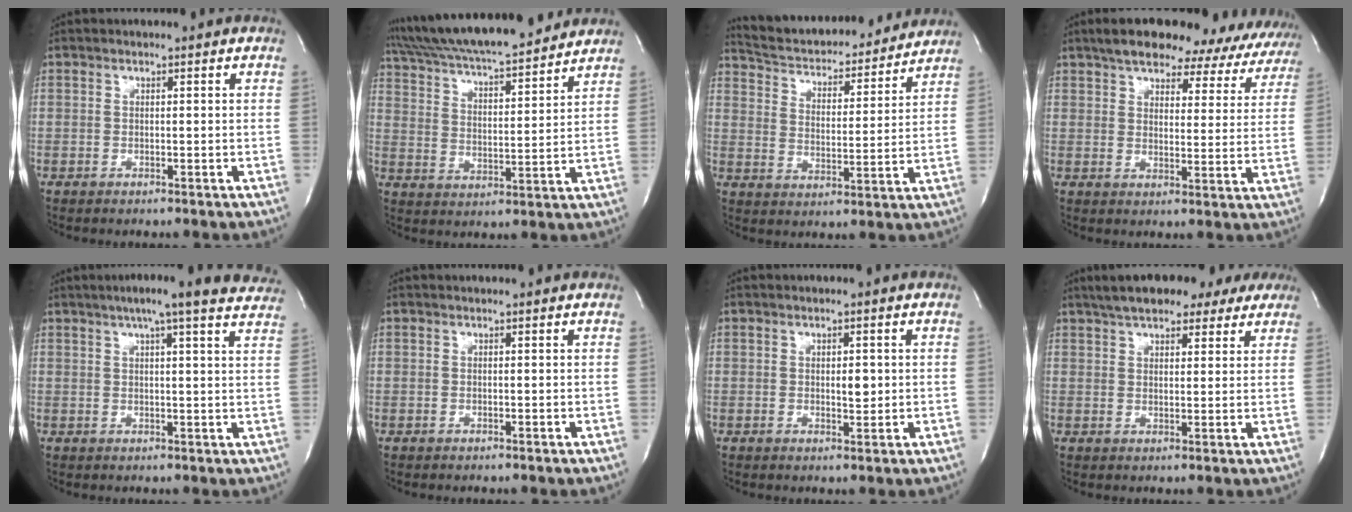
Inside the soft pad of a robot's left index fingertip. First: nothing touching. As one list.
[{"total": 20.3, "force": [18.3, 2.0, 8.5], "torque": [-0.150, 0.020, 0.286]}, {"total": 18.3, "force": [17.1, 4.0, 5.0], "torque": [-0.080, -0.002, 0.250]}, {"total": 22.3, "force": [19.4, 6.8, 8.6], "torque": [-0.120, 0.002, 0.222]}, {"total": 16.4, "force": [13.8, 0.3, 8.9], "torque": [-0.132, 0.006, 0.157]}, {"total": 0.6, "force": [0.5, -0.1, 0.2], "torque": [-0.006, -0.001, 0.006]}, {"total": 2.0, "force": [0.1, 0.8, 1.8], "torque": [-0.030, -0.009, 0.004]}, {"total": 14.8, "force": [11.6, 5.1, 7.6], "torque": [-0.118, 0.037, 0.156]}]